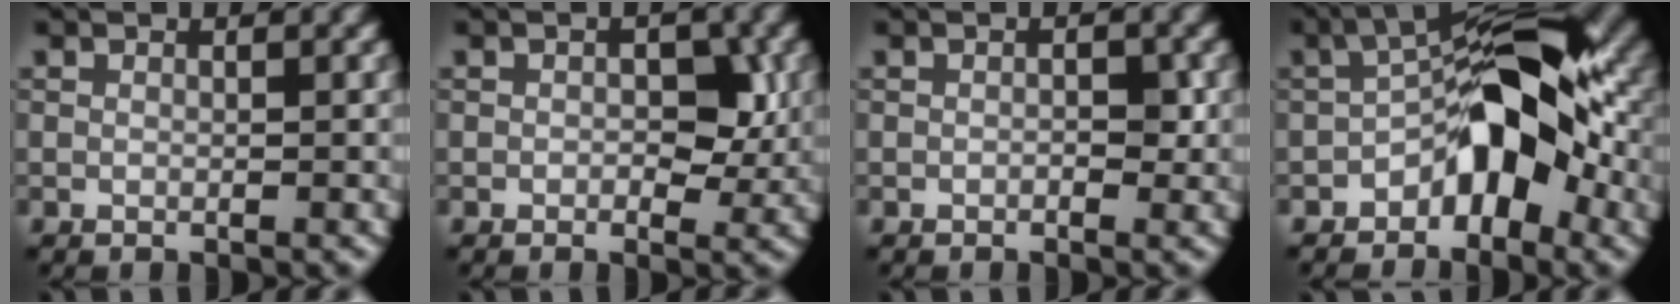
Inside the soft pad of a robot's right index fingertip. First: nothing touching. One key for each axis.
{"total": 3.2, "fx": 0.2, "fy": 1.8, "fz": 2.6, "tx": -0.025, "ty": -0.003, "tz": 0.001}
{"total": 1.1, "fx": -0.1, "fy": 0.6, "fz": 1.0, "tx": -0.012, "ty": -0.001, "tz": -0.002}
{"total": 7.3, "fx": -2.3, "fy": 3.5, "fz": 5.9, "tx": -0.069, "ty": 0.027, "tz": -0.047}